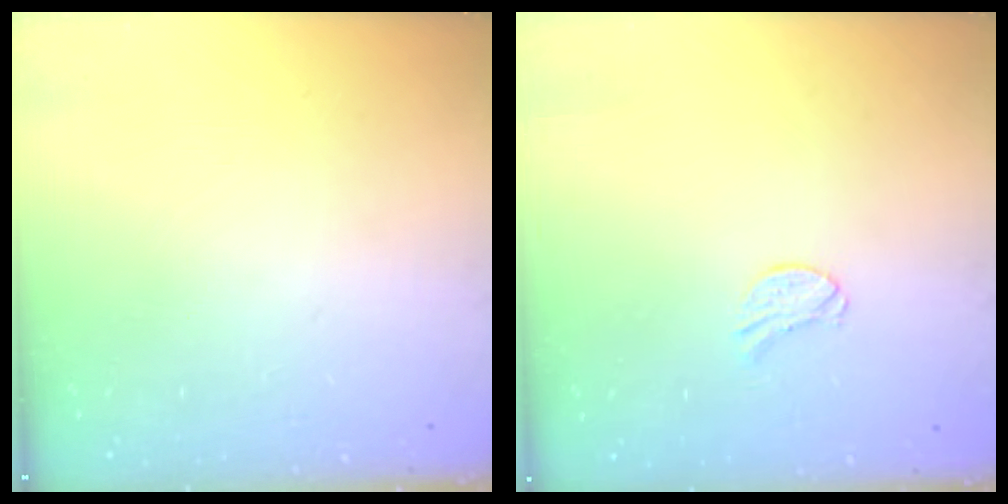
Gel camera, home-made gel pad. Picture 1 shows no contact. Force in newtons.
{"total": 6.4, "press": 6.4, "slide": 0.4}